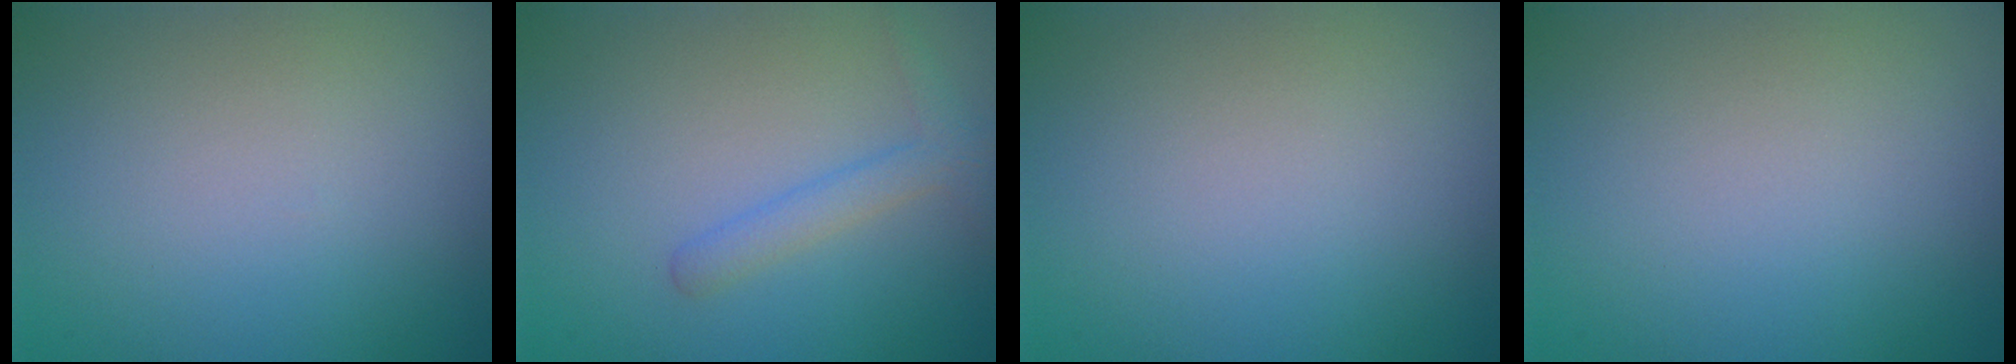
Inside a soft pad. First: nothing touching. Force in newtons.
{"total": 2.0, "press": 1.9, "slide": 0.1}
{"total": 0.0}
{"total": 0.0}